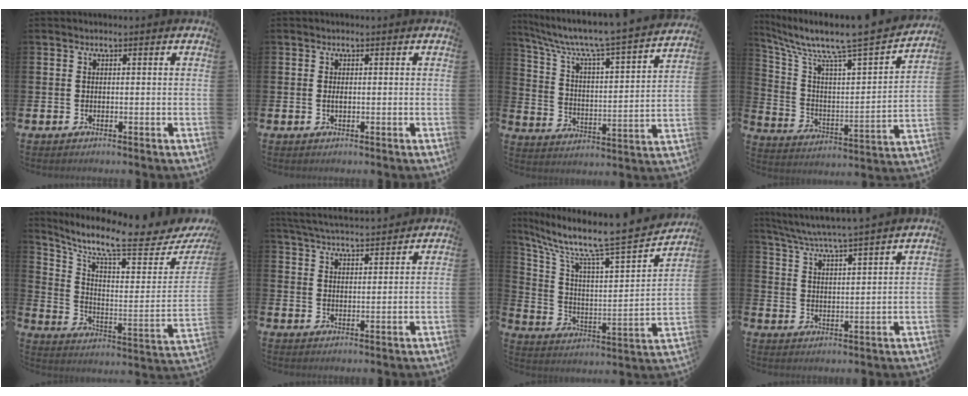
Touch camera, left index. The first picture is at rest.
{"total": 0.7, "force": [0.0, 0.2, 0.7], "torque": [-0.005, -0.002, -0.003]}
{"total": 7.6, "force": [6.9, 0.5, 3.3], "torque": [-0.097, -0.053, 0.109]}
{"total": 8.3, "force": [7.2, 0.9, 4.0], "torque": [-0.114, -0.058, 0.114]}
{"total": 8.7, "force": [7.3, 1.8, 4.3], "torque": [-0.090, -0.081, 0.112]}
{"total": 4.9, "force": [4.9, 0.1, 0.6], "torque": [-0.032, -0.027, 0.088]}
{"total": 9.5, "force": [8.2, 1.5, 4.7], "torque": [-0.119, -0.069, 0.125]}
{"total": 5.8, "force": [5.6, -0.5, 1.7], "torque": [-0.054, -0.040, 0.096]}